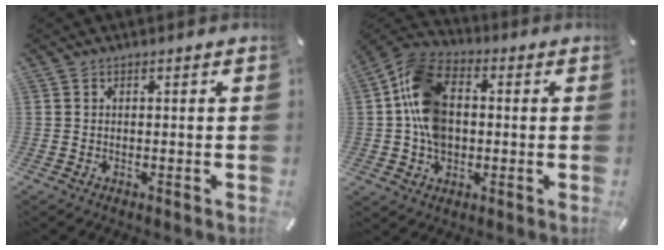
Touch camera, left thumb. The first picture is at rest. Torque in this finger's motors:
{"motor_torque": [1.67, 2.78, 0.81, 0.33, 0.25]}